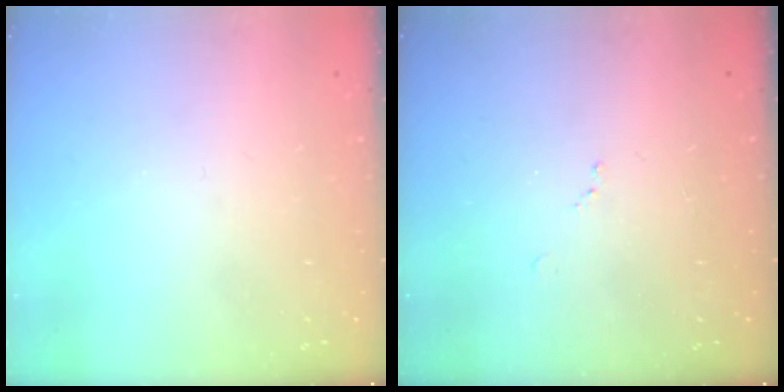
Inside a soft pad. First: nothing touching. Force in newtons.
{"total": 5.5, "press": 5.5, "slide": 0.8}